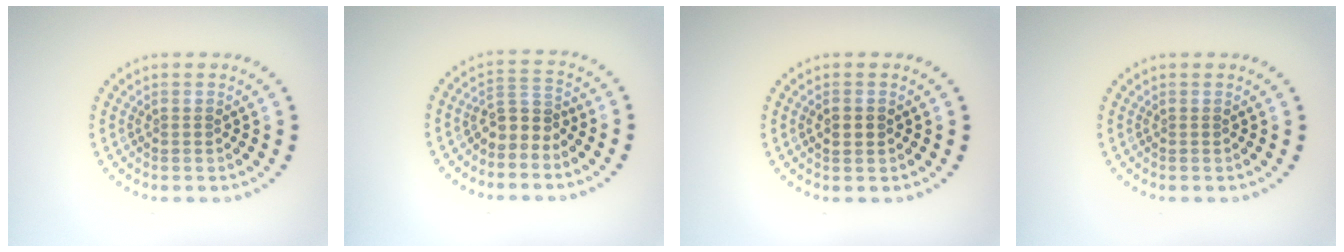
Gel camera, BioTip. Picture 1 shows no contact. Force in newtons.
{"total": 2.4, "press": 2.0, "slide": 1.4}
{"total": 2.0, "press": 2.0, "slide": 0.2}
{"total": 0.0}